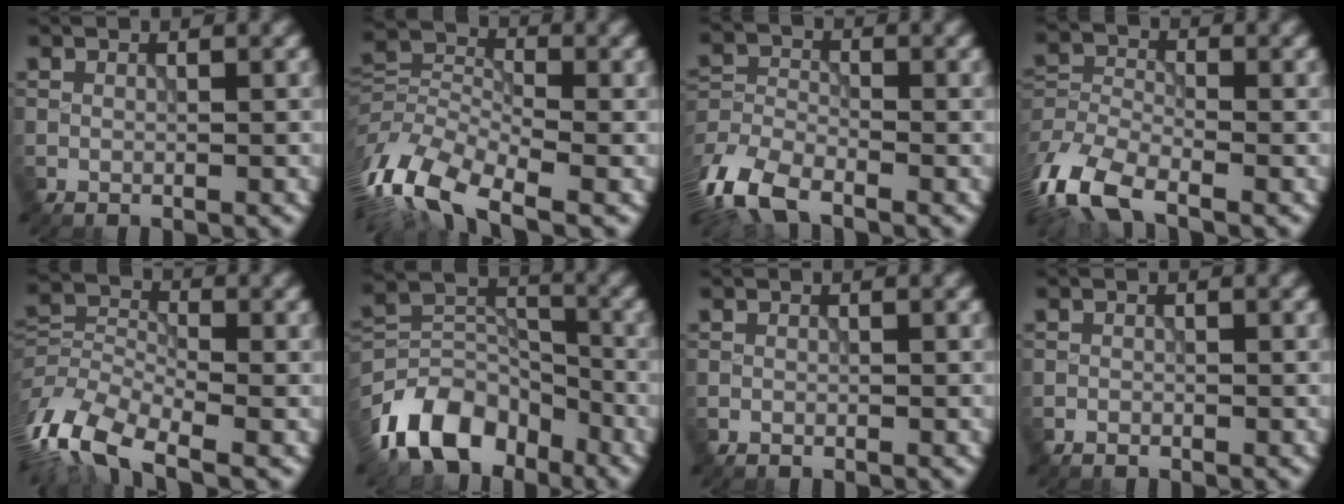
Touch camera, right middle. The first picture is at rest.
{"total": 9.8, "force": [-5.4, 4.5, 6.9], "torque": [-0.140, -0.004, -0.120]}
{"total": 6.1, "force": [-4.3, 2.7, 3.4], "torque": [-0.074, -0.007, -0.096]}
{"total": 7.5, "force": [-4.8, 3.5, 4.7], "torque": [-0.102, -0.009, -0.105]}
{"total": 8.8, "force": [-5.1, 4.1, 6.0], "torque": [-0.122, -0.007, -0.113]}
{"total": 9.9, "force": [-6.4, 5.7, 4.9], "torque": [-0.080, -0.003, -0.133]}
{"total": 0.0}
{"total": 0.6, "force": [-0.5, 0.3, 0.0], "torque": [0.004, -0.002, -0.010]}